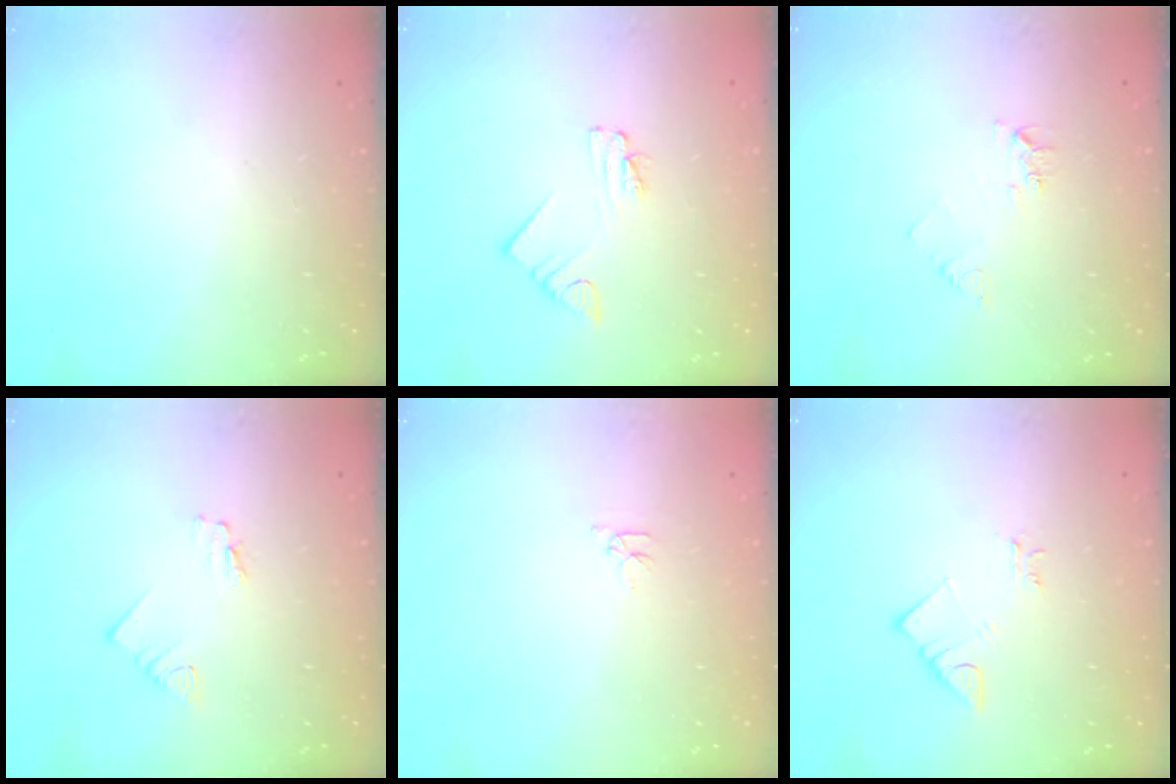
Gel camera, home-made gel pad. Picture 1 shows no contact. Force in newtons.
{"total": 1.9, "press": 1.9, "slide": 0.1}
{"total": 5.1, "press": 5.0, "slide": 0.5}
{"total": 1.2, "press": 1.2, "slide": 0.1}
{"total": 2.8, "press": 2.7, "slide": 0.4}
{"total": 3.5, "press": 3.5, "slide": 0.2}